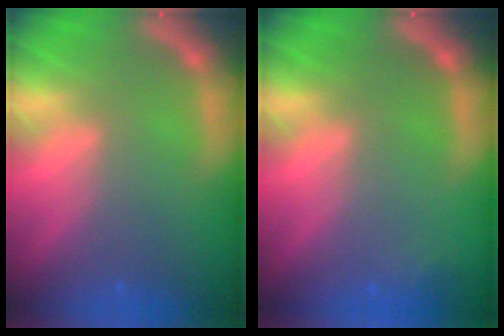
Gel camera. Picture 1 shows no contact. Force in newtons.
{"total": 0.9}